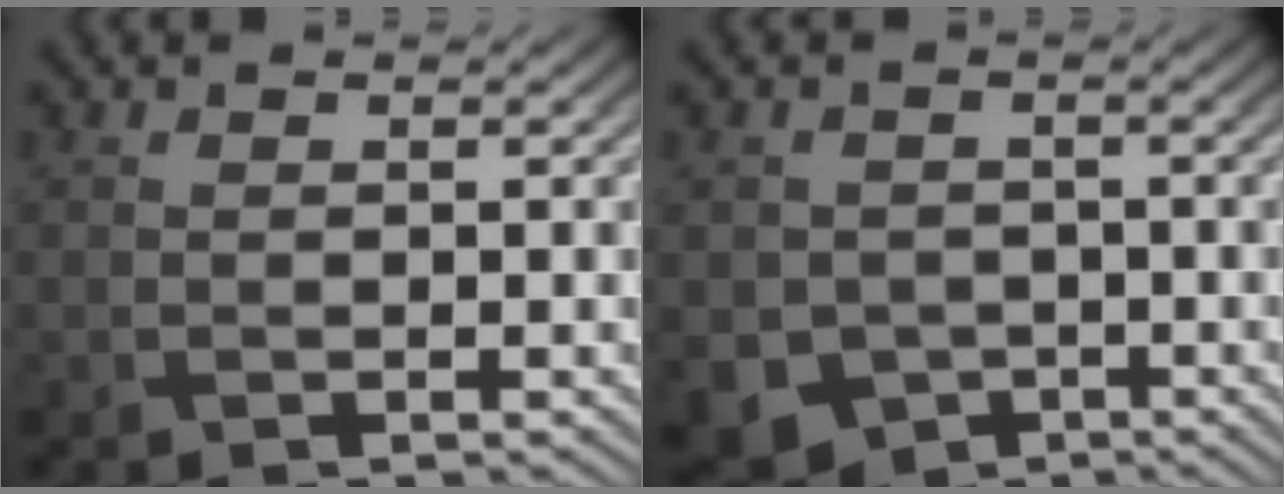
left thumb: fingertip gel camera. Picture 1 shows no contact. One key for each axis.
{"total": 6.9, "fx": -2.9, "fy": 5.8, "fz": 2.4, "tx": -0.056, "ty": -0.021, "tz": -0.053}